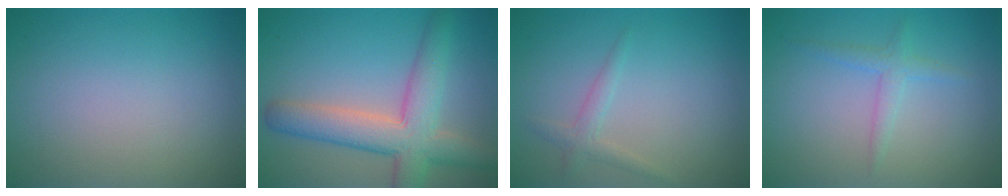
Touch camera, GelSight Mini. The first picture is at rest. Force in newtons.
{"total": 6.8, "press": 6.8, "slide": 0.5}
{"total": 1.5, "press": 1.5, "slide": 0.1}
{"total": 1.6, "press": 1.6, "slide": 0.1}